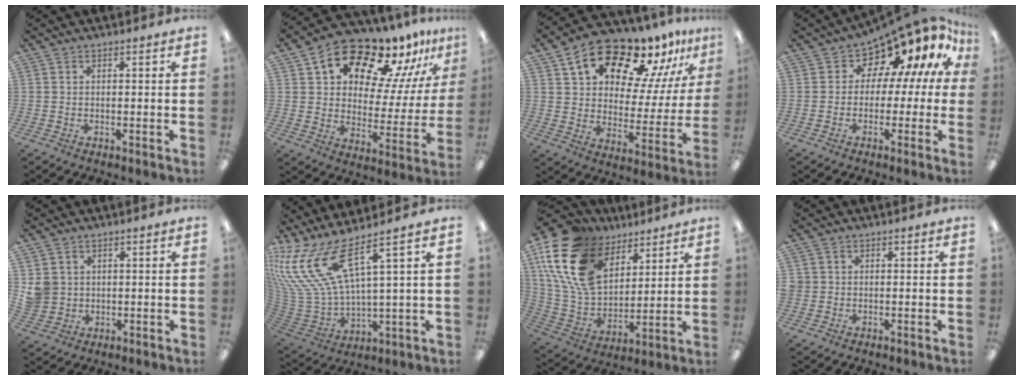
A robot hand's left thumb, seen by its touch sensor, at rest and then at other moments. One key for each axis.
{"total": 15.9, "fx": 12.3, "fy": 7.2, "fz": 7.0, "tx": -0.124, "ty": -0.091, "tz": 0.209}
{"total": 17.3, "fx": 13.4, "fy": 7.5, "fz": 8.0, "tx": -0.136, "ty": -0.095, "tz": 0.228}
{"total": 9.3, "fx": 7.4, "fy": 4.5, "fz": 3.4, "tx": -0.065, "ty": -0.074, "tz": 0.132}
{"total": 4.4, "fx": 1.1, "fy": 4.2, "fz": 0.6, "tx": -0.015, "ty": 0.008, "tz": 0.023}
{"total": 17.9, "fx": 8.8, "fy": 7.7, "fz": 13.5, "tx": -0.318, "ty": -0.055, "tz": 0.151}
{"total": 20.6, "fx": 10.4, "fy": 13.1, "fz": 12.0, "tx": -0.286, "ty": -0.043, "tz": 0.191}
{"total": 1.8, "fx": 0.3, "fy": 1.8, "fz": 0.3, "tx": -0.007, "ty": 0.001, "tz": 0.005}